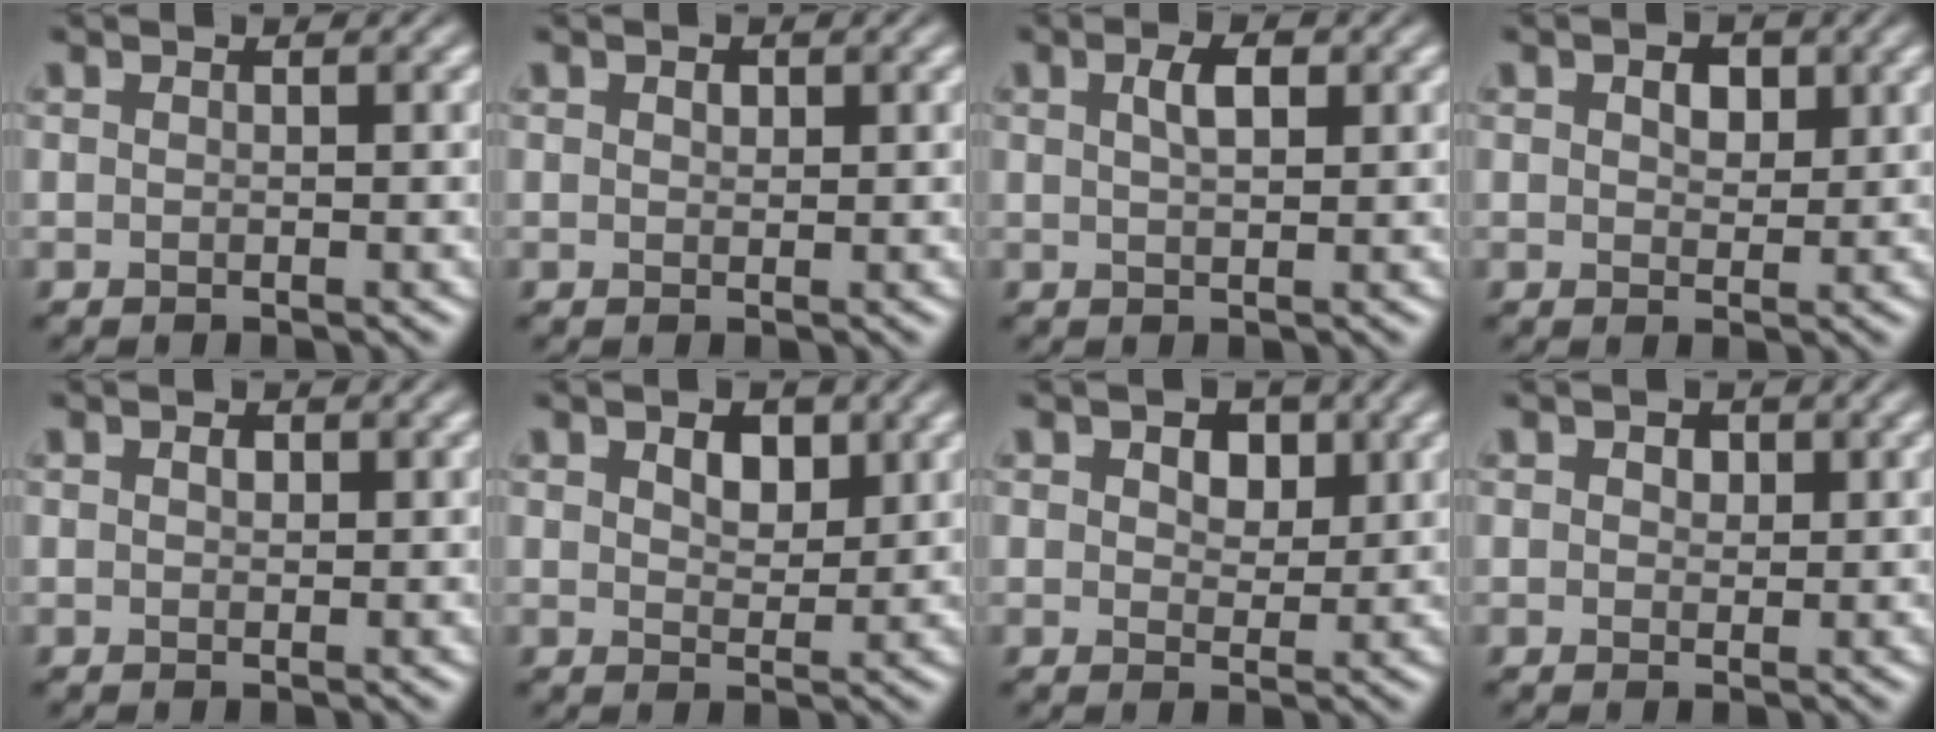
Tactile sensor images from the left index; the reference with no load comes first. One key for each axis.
{"total": 0.8, "fx": 0.4, "fy": 0.6, "fz": 0.4, "tx": -0.008, "ty": -0.001, "tz": 0.006}
{"total": 2.2, "fx": 0.8, "fy": 0.9, "fz": 1.8, "tx": -0.035, "ty": 0.004, "tz": 0.015}
{"total": 2.3, "fx": 0.9, "fy": 1.5, "fz": 1.5, "tx": -0.025, "ty": 0.001, "tz": 0.013}
{"total": 0.9, "fx": 0.3, "fy": 0.6, "fz": 0.6, "tx": -0.012, "ty": 0.000, "tz": 0.003}
{"total": 2.7, "fx": 1.2, "fy": 1.6, "fz": 1.8, "tx": -0.033, "ty": 0.001, "tz": 0.020}
{"total": 3.5, "fx": 1.5, "fy": 2.3, "fz": 2.3, "tx": -0.031, "ty": 0.004, "tz": 0.014}
{"total": 1.5, "fx": 0.7, "fy": 1.0, "fz": 0.8, "tx": -0.010, "ty": 0.000, "tz": 0.008}